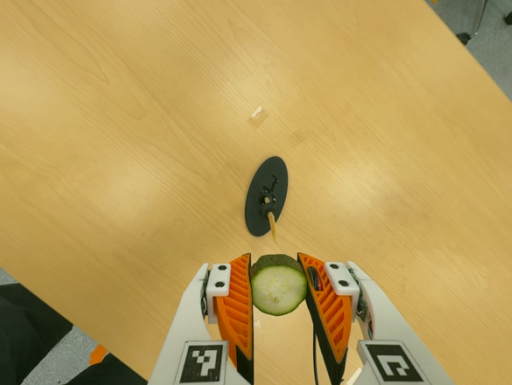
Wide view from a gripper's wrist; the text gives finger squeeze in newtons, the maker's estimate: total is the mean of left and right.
{"total": 11.0, "left": 9.7, "right": 12.2}